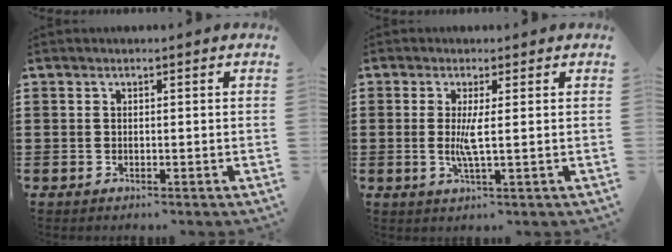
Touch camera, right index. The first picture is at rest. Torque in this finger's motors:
{"motor_torque": [2.14, 0.00, 0.09, 0.03]}